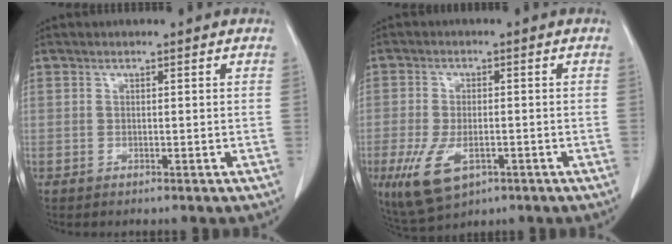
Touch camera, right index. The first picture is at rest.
{"total": 8.6, "force": [-3.8, 4.2, 6.4], "torque": [-0.128, -0.010, -0.056]}